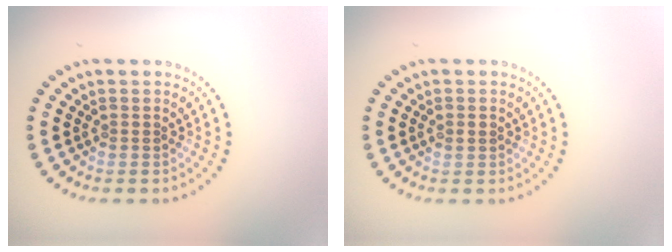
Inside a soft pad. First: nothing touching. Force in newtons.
{"total": 1.1, "press": 1.1, "slide": 0.1}